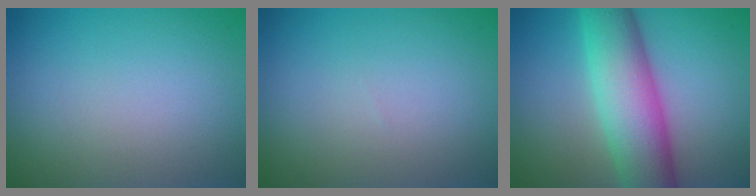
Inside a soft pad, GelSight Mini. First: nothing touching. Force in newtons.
{"total": 0.0}
{"total": 9.0, "press": 9.0, "slide": 0.3}